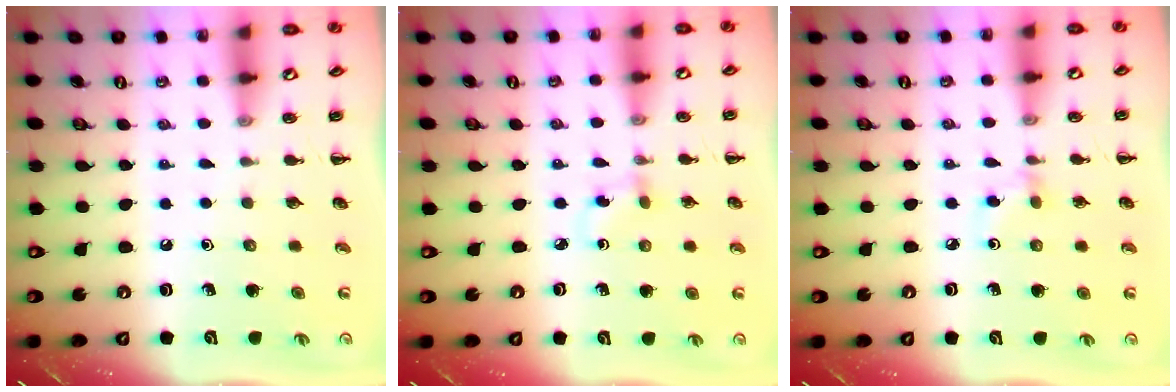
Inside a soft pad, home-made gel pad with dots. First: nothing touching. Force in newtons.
{"total": 2.4, "press": 2.1, "slide": 1.1}
{"total": 3.0, "press": 2.8, "slide": 1.2}